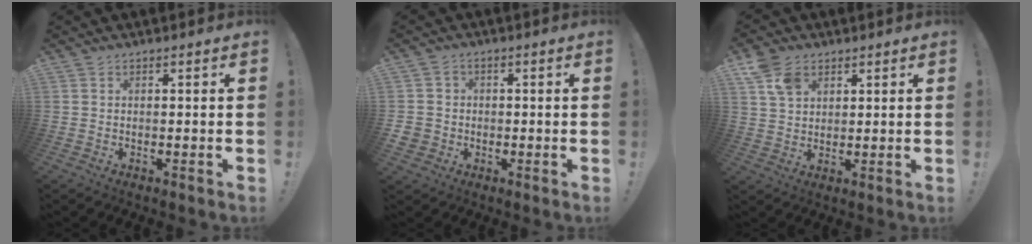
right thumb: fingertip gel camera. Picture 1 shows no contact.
{"total": 4.1, "force": [-0.4, 3.9, 1.2], "torque": [-0.018, 0.002, -0.008]}
{"total": 7.8, "force": [4.2, 5.4, 3.8], "torque": [-0.071, -0.005, 0.086]}